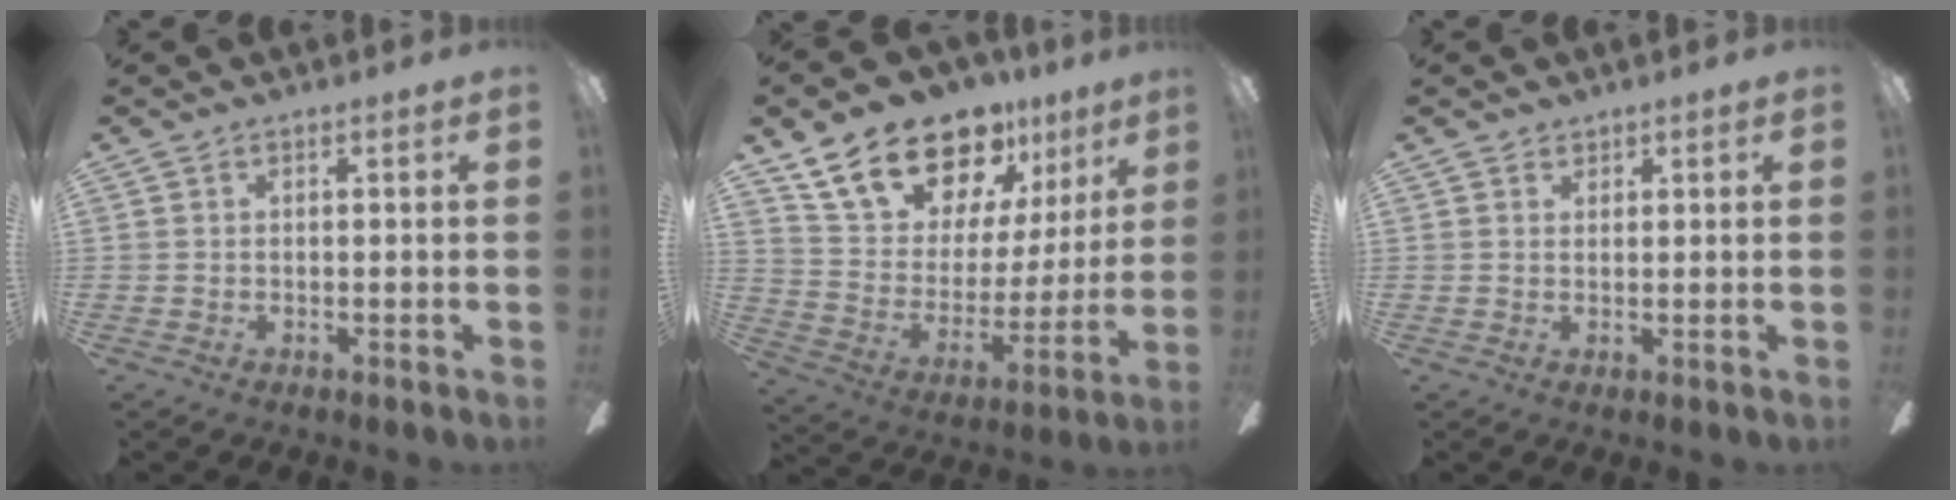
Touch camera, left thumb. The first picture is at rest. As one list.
[{"total": 19.8, "force": [15.3, 9.8, 7.8], "torque": [-0.141, -0.104, 0.278]}, {"total": 1.5, "force": [1.2, 0.9, 0.1], "torque": [0.005, -0.001, 0.021]}]